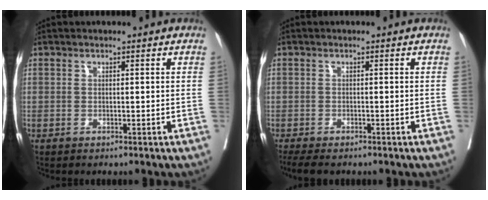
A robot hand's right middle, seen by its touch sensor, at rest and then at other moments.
{"total": 5.0, "force": [-4.1, 1.4, 2.6], "torque": [-0.041, -0.012, -0.064]}